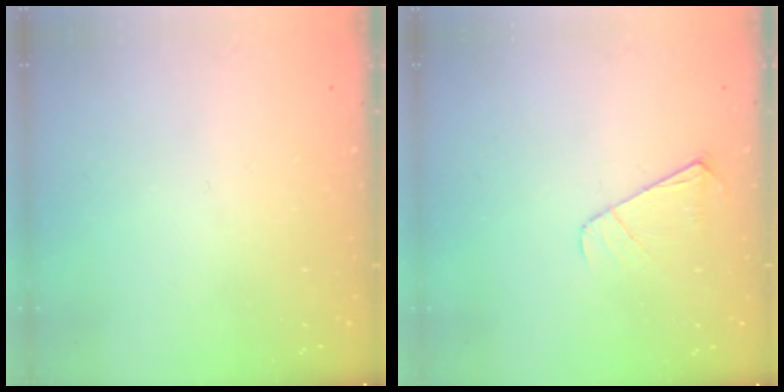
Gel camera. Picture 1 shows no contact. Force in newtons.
{"total": 3.9, "press": 3.9, "slide": 0.5}